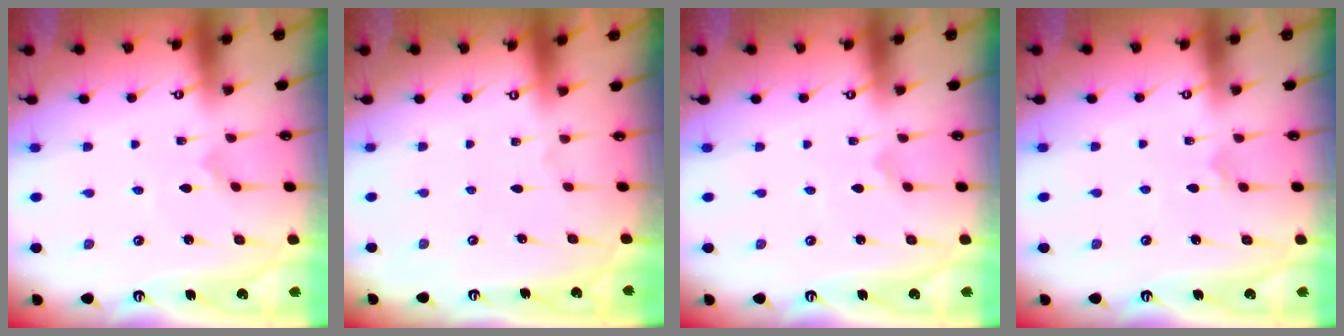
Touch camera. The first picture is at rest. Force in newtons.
{"total": 0.0}
{"total": 0.0}
{"total": 2.7, "press": 2.7, "slide": 0.3}